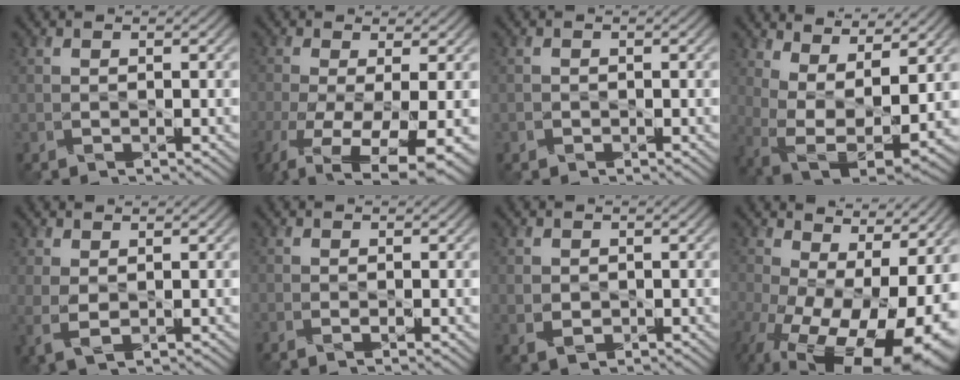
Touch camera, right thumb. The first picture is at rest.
{"total": 10.5, "force": [-4.3, 3.7, 8.8], "torque": [-0.184, -0.032, -0.066]}
{"total": 0.6, "force": [-0.4, 0.5, 0.0], "torque": [0.002, -0.004, -0.007]}
{"total": 9.9, "force": [3.8, 4.2, 8.1], "torque": [-0.168, -0.010, 0.078]}
{"total": 2.7, "force": [0.8, 1.1, 2.3], "torque": [-0.065, -0.004, 0.016]}
{"total": 0.8, "force": [-0.1, 0.0, 0.8], "torque": [-0.017, -0.003, -0.005]}
{"total": 1.8, "force": [0.3, 1.5, 0.9], "torque": [-0.027, -0.006, 0.011]}
{"total": 19.0, "force": [-3.3, 11.0, 15.2], "torque": [-0.258, -0.067, -0.007]}